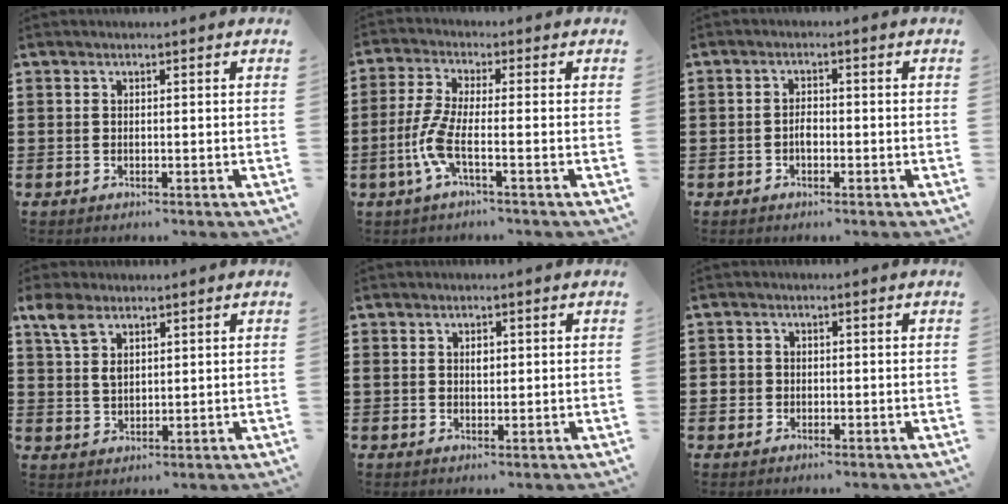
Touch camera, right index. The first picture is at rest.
{"total": 6.1, "force": [-2.4, 1.2, 5.5], "torque": [-0.137, -0.016, -0.053]}
{"total": 1.8, "force": [-0.6, 1.0, 1.4], "torque": [-0.027, 0.003, -0.012]}
{"total": 5.1, "force": [3.0, 2.8, 3.1], "torque": [-0.072, 0.011, 0.056]}
{"total": 1.5, "force": [0.4, 0.9, 1.1], "torque": [-0.016, 0.002, 0.005]}
{"total": 1.5, "force": [-0.5, 1.4, 0.4], "torque": [-0.011, 0.004, -0.012]}